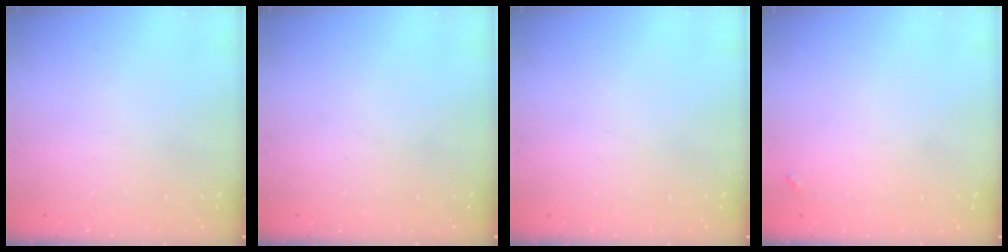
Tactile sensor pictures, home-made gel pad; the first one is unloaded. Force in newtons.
{"total": 0.0}
{"total": 0.0}
{"total": 3.6, "press": 3.6, "slide": 0.2}